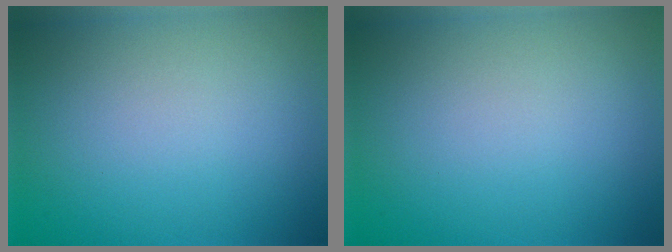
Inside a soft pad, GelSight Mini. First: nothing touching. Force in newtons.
{"total": 0.0}